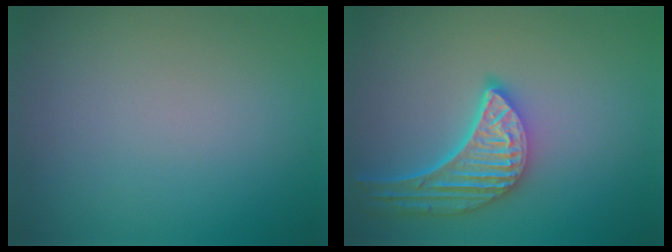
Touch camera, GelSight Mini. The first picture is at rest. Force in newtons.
{"total": 5.4, "press": 4.3, "slide": 3.4}